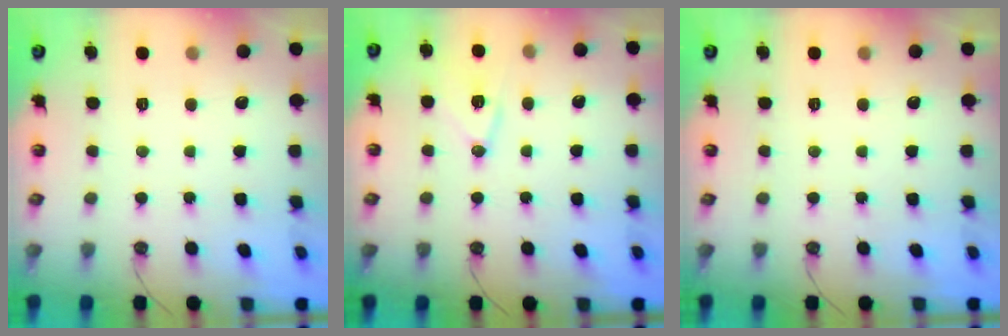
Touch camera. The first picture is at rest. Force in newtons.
{"total": 11.1, "press": 11.0, "slide": 1.7}
{"total": 0.0}